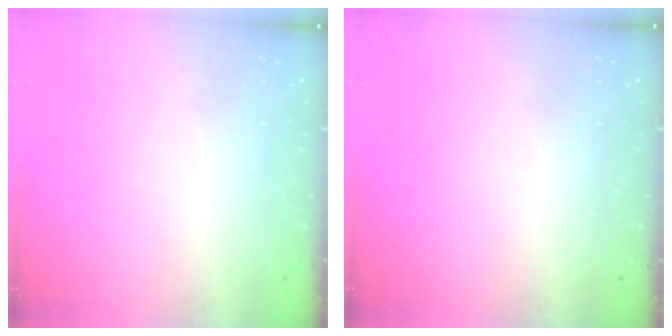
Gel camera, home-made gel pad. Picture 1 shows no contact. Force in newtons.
{"total": 0.0}